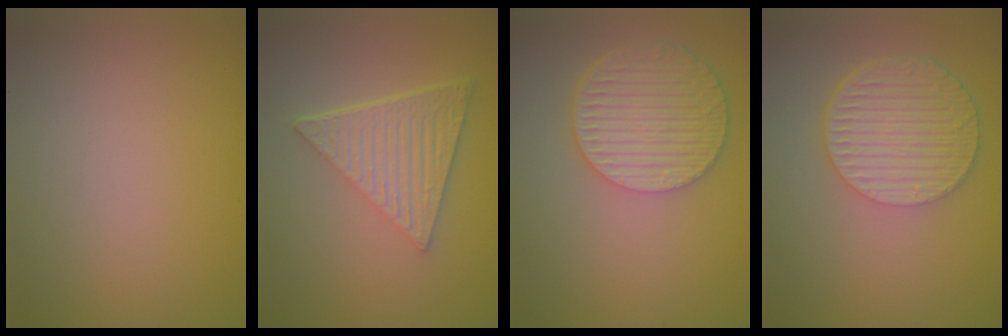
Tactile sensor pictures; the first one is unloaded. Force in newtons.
{"total": 6.3, "press": 4.2, "slide": 4.7}
{"total": 6.1, "press": 4.5, "slide": 4.0}
{"total": 6.8, "press": 4.9, "slide": 4.8}